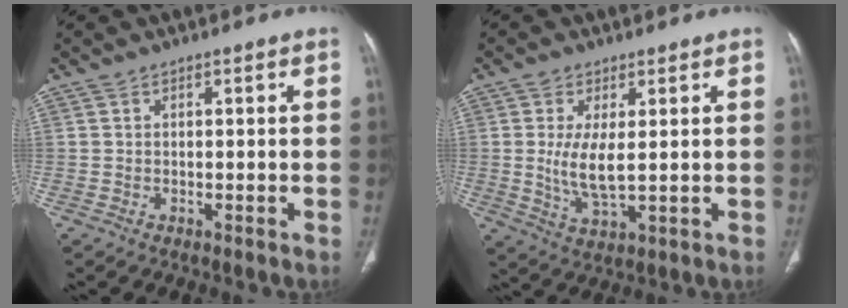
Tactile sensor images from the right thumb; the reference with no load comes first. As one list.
[{"total": 7.0, "force": [0.6, 2.9, 6.4], "torque": [-0.127, -0.015, 0.018]}]